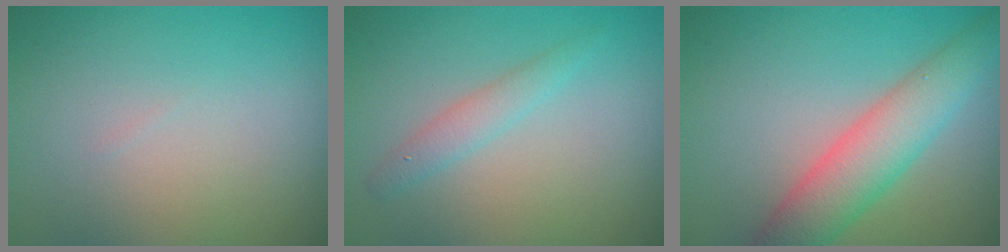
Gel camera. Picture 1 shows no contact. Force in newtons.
{"total": 1.6, "press": 1.6, "slide": 0.1}
{"total": 5.7, "press": 5.7, "slide": 0.1}